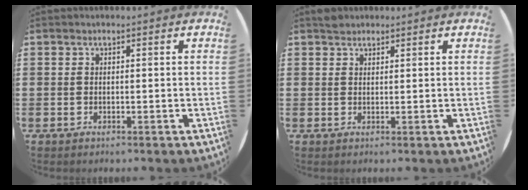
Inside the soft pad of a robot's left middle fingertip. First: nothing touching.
{"total": 1.3, "force": [1.2, 0.4, 0.0], "torque": [0.006, 0.000, 0.021]}